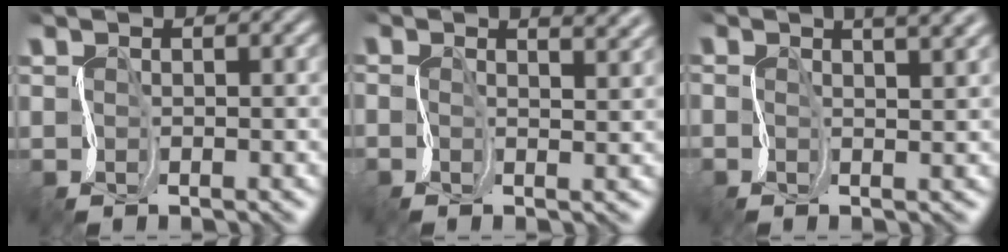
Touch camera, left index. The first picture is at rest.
{"total": 4.7, "force": [2.5, 2.0, 3.5], "torque": [-0.030, 0.029, 0.004]}
{"total": 4.6, "force": [2.3, 1.5, 3.8], "torque": [-0.032, 0.023, 0.014]}